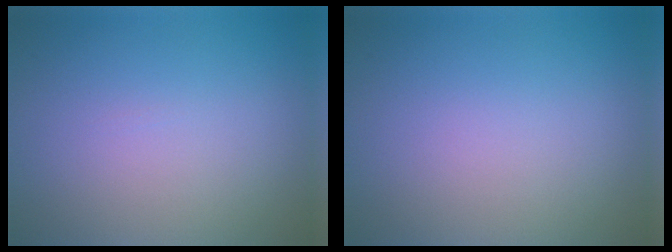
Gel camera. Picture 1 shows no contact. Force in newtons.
{"total": 0.0}